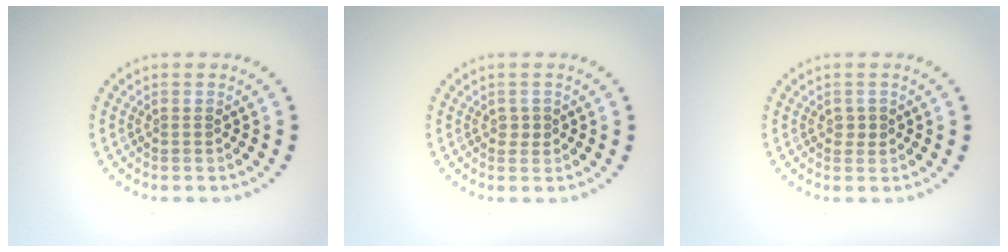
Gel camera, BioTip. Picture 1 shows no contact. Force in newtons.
{"total": 0.9, "press": 0.9, "slide": 0.2}
{"total": 0.9, "press": 0.9, "slide": 0.2}